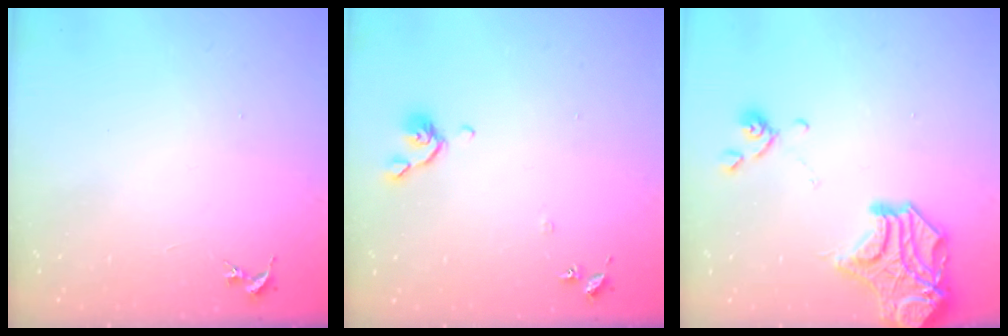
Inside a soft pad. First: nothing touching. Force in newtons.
{"total": 6.7, "press": 6.6, "slide": 1.0}
{"total": 15.9, "press": 15.6, "slide": 2.9}